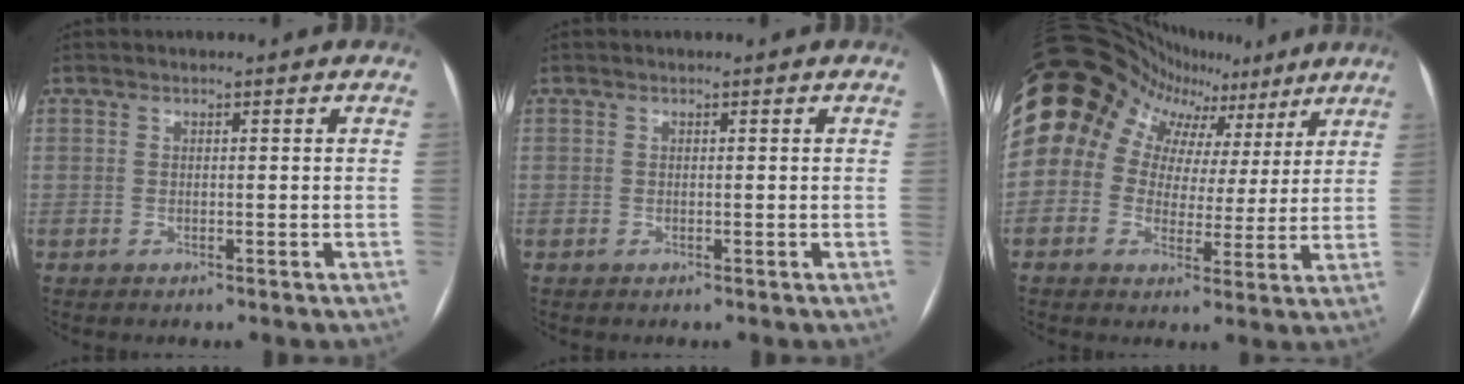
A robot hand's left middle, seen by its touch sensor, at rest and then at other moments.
{"total": 0.0}
{"total": 19.5, "force": [9.0, 14.9, 8.7], "torque": [-0.170, 0.089, 0.137]}